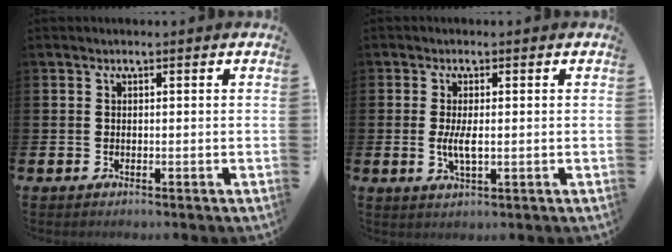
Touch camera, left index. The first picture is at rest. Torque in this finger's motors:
{"motor_torque": [0.79, -0.01, 0.08, 0.13]}